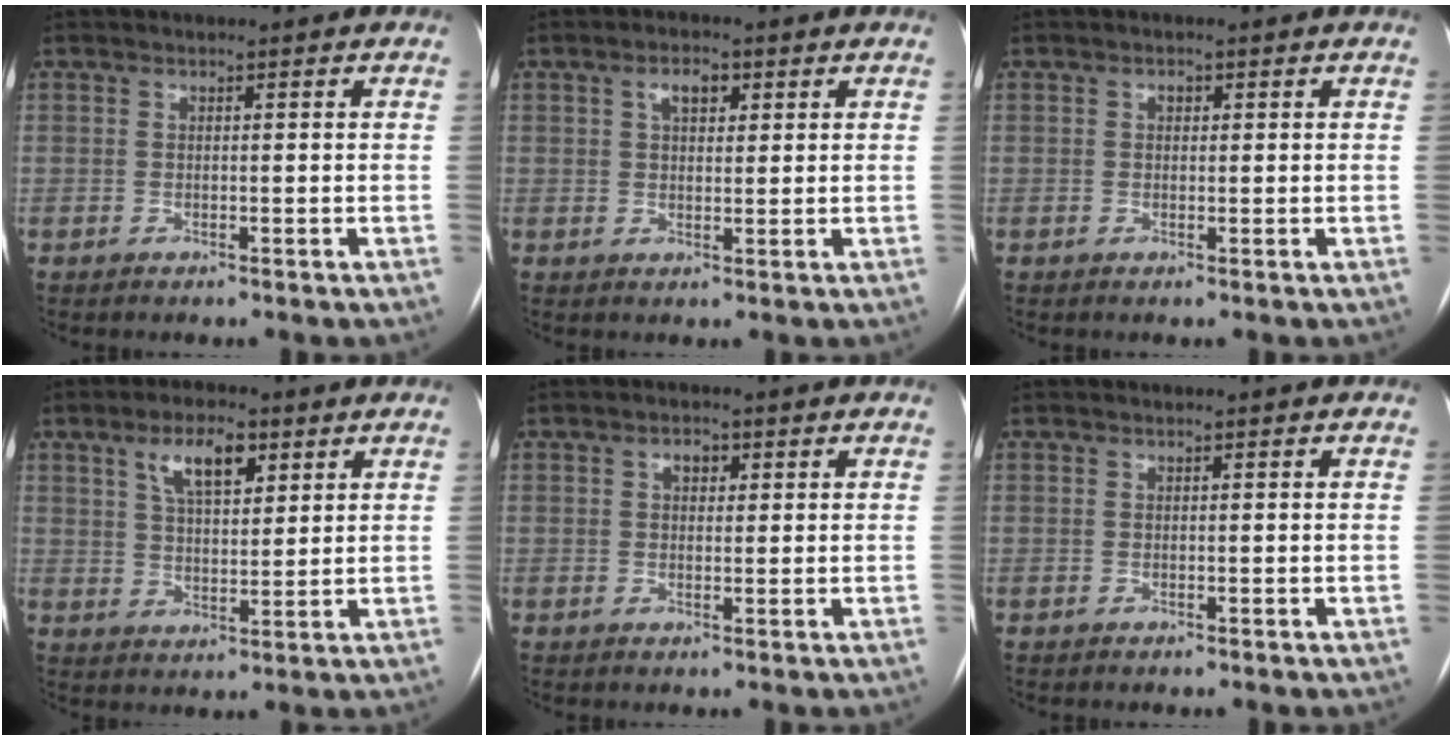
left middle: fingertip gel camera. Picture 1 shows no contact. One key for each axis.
{"total": 3.5, "fx": 1.6, "fy": 1.8, "fz": 2.5, "tx": -0.046, "ty": 0.010, "tz": 0.026}
{"total": 0.9, "fx": 0.3, "fy": 0.6, "fz": 0.5, "tx": -0.010, "ty": 0.004, "tz": 0.004}
{"total": 7.4, "fx": 3.9, "fy": 2.9, "fz": 5.7, "tx": -0.103, "ty": 0.011, "tz": 0.069}
{"total": 2.0, "fx": 0.8, "fy": 1.3, "fz": 1.3, "tx": -0.022, "ty": 0.009, "tz": 0.011}
{"total": 0.0}